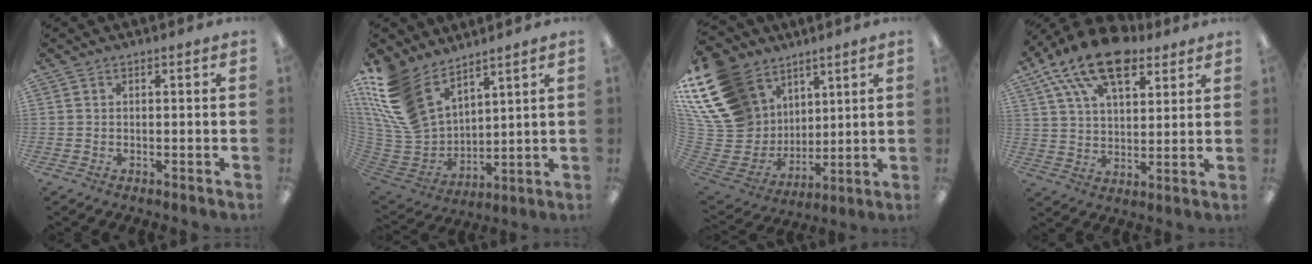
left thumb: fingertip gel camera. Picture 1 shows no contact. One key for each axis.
{"total": 17.9, "fx": 11.7, "fy": 10.2, "fz": 9.0, "tx": -0.230, "ty": -0.063, "tz": 0.223}
{"total": 23.4, "fx": 10.9, "fy": 17.5, "fz": 11.0, "tx": -0.258, "ty": -0.070, "tz": 0.232}
{"total": 18.7, "fx": 11.9, "fy": 9.0, "fz": 11.3, "tx": -0.210, "ty": -0.054, "tz": 0.208}